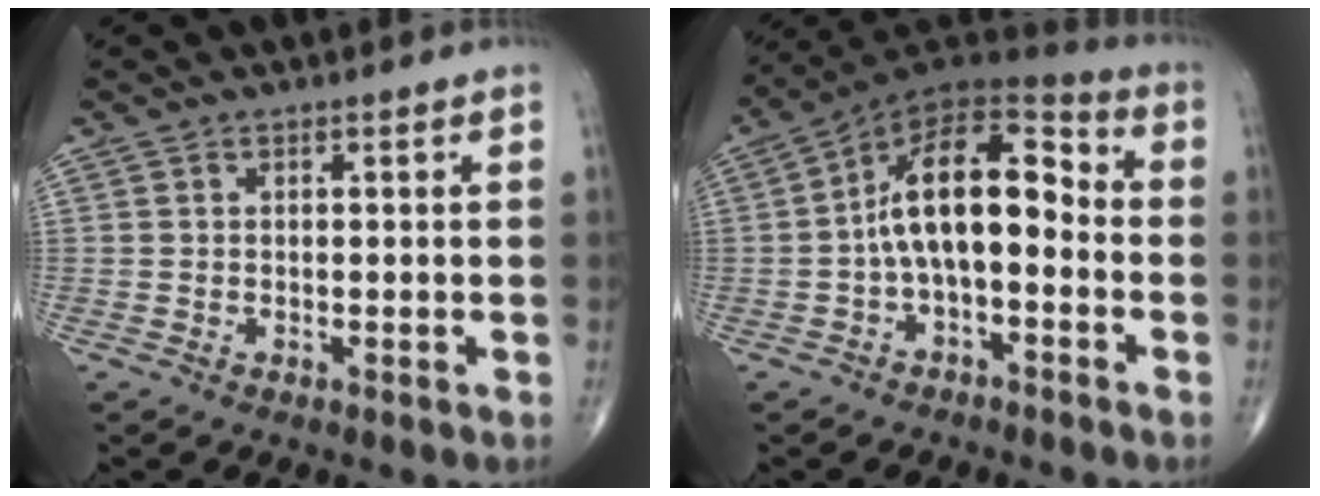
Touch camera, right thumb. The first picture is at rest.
{"total": 14.9, "force": [-1.5, 7.7, 12.7], "torque": [-0.188, 0.054, -0.039]}